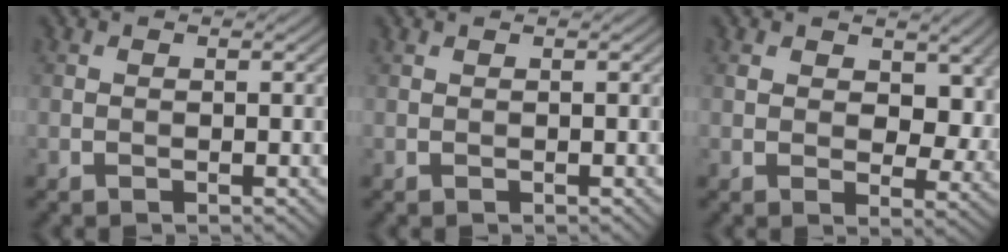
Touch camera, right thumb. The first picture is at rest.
{"total": 0.0}
{"total": 7.9, "force": [1.9, 5.2, 5.6], "torque": [-0.111, -0.012, 0.029]}